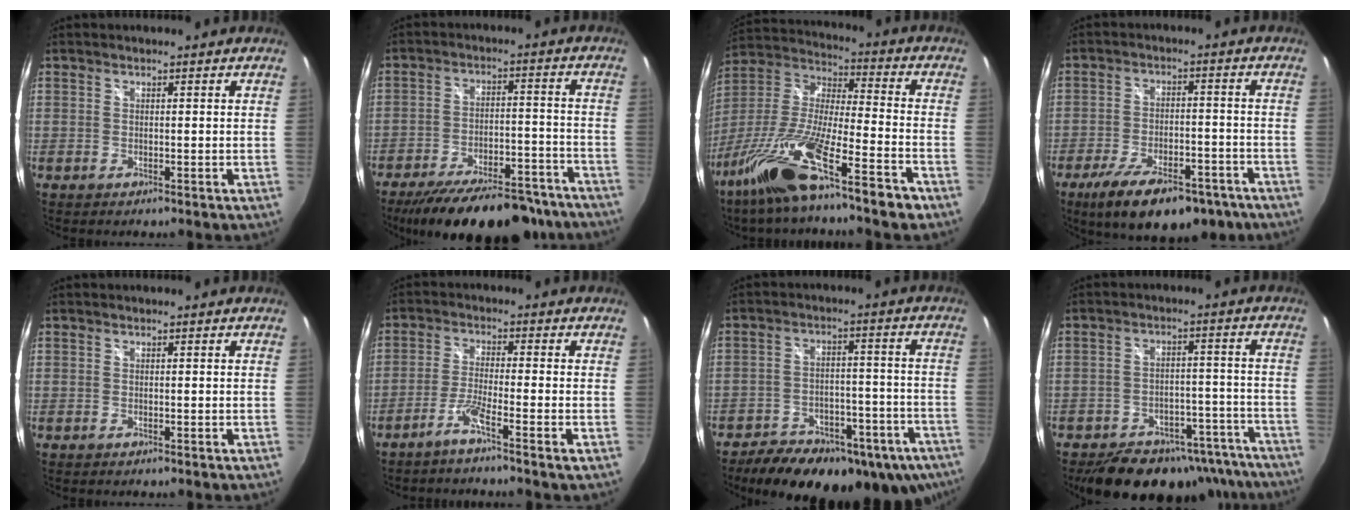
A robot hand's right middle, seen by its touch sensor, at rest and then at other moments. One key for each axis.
{"total": 24.1, "fx": -19.9, "fy": 7.7, "fz": 11.1, "tx": -0.197, "ty": -0.011, "tz": -0.266}
{"total": 20.4, "fx": -13.9, "fy": 1.7, "fz": 14.8, "tx": -0.278, "ty": -0.039, "tz": -0.253}
{"total": 16.8, "fx": -11.4, "fy": 6.8, "fz": 10.3, "tx": -0.193, "ty": -0.023, "tz": -0.166}
{"total": 0.0}
{"total": 4.2, "fx": -2.7, "fy": -0.9, "fz": 3.0, "tx": -0.080, "ty": 0.000, "tz": -0.056}
{"total": 26.0, "fx": -18.5, "fy": 12.0, "fz": 13.9, "tx": -0.239, "ty": -0.011, "tz": -0.228}
{"total": 21.7, "fx": -17.4, "fy": 10.0, "fz": 8.3, "tx": -0.146, "ty": 0.030, "tz": -0.205}